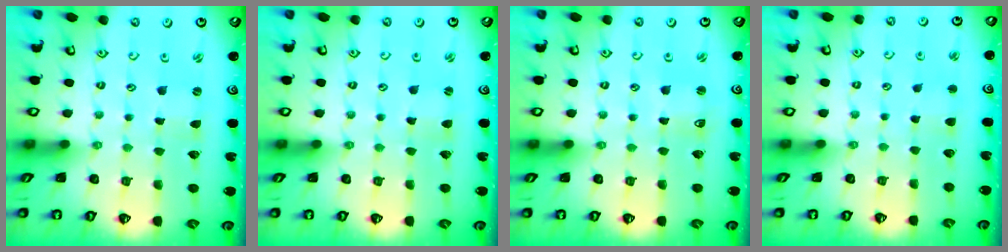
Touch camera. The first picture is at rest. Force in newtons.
{"total": 1.0, "press": 1.0, "slide": 0.2}
{"total": 1.5, "press": 1.5, "slide": 0.3}
{"total": 2.6, "press": 2.6, "slide": 0.4}